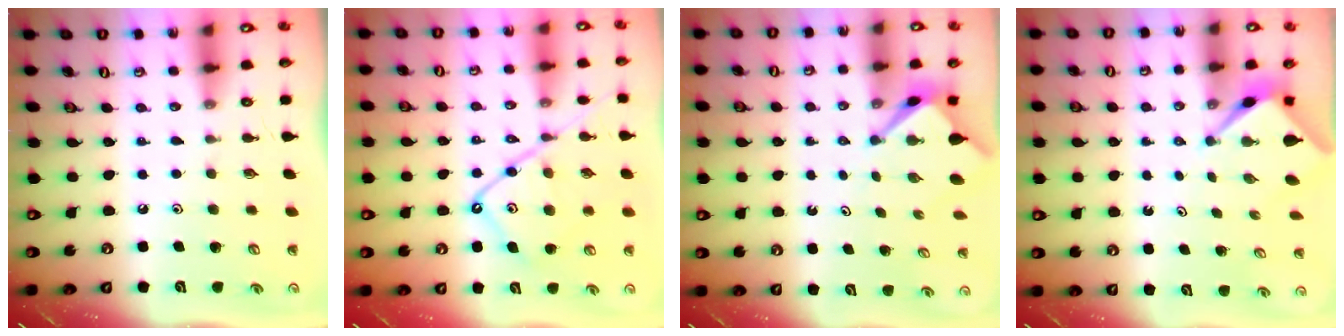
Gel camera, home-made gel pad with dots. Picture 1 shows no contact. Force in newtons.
{"total": 14.0, "press": 13.9, "slide": 1.3}
{"total": 3.2, "press": 3.2, "slide": 0.3}
{"total": 2.5, "press": 2.5, "slide": 0.1}